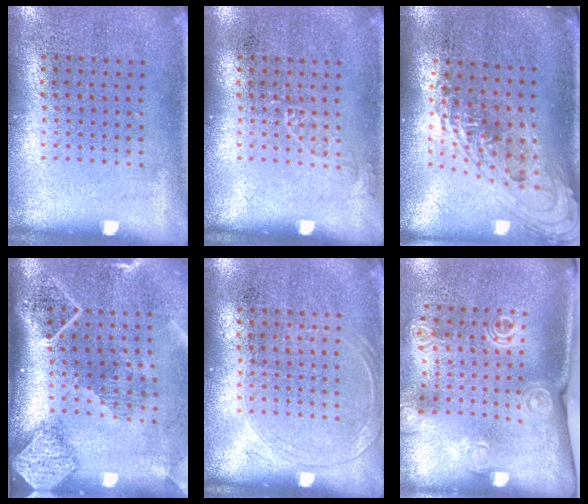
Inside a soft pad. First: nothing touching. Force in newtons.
{"total": 0.7, "press": 0.7, "slide": 0.1}
{"total": 1.5, "press": 1.2, "slide": 1.0}
{"total": 2.6, "press": 1.9, "slide": 1.8}
{"total": 1.1, "press": 1.0, "slide": 0.3}
{"total": 1.9, "press": 1.5, "slide": 1.3}